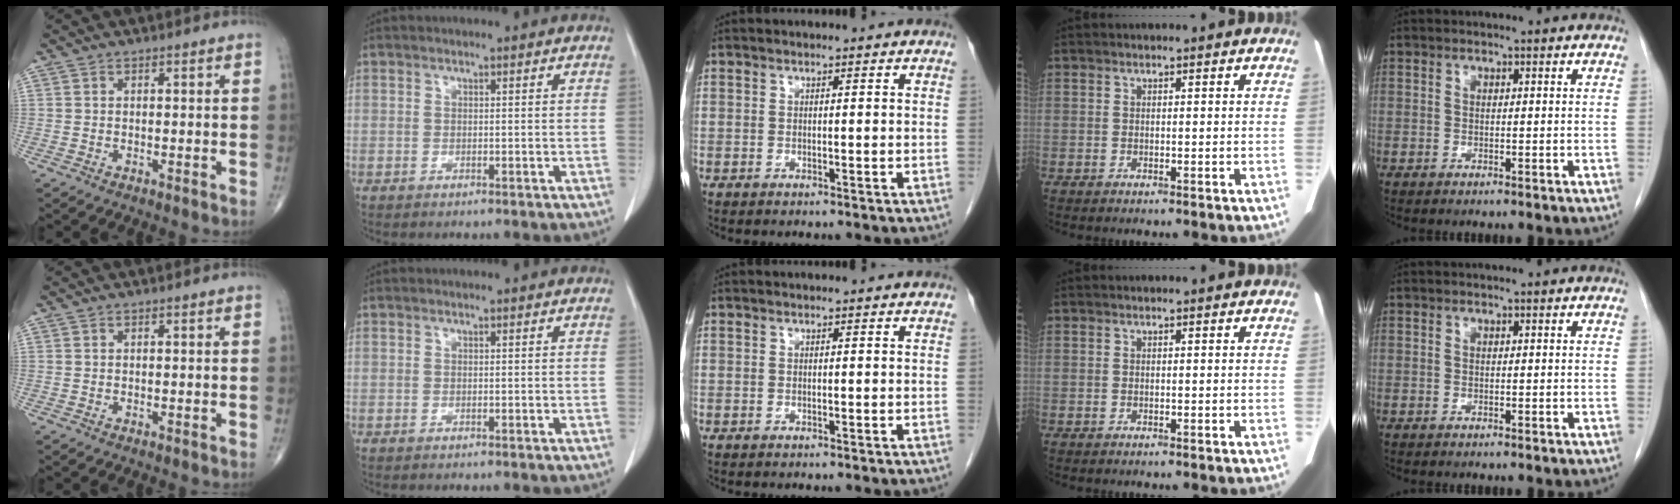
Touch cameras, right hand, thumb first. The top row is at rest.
{}